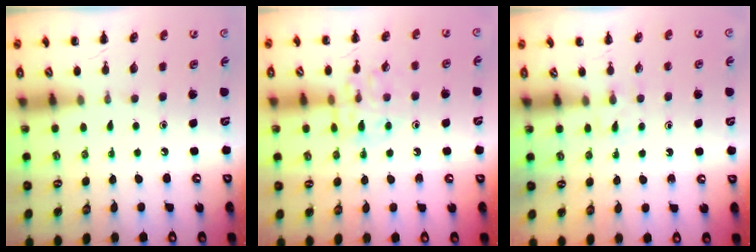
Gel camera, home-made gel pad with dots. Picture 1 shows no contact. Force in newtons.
{"total": 11.2, "press": 11.2, "slide": 0.7}
{"total": 2.2, "press": 2.0, "slide": 1.0}